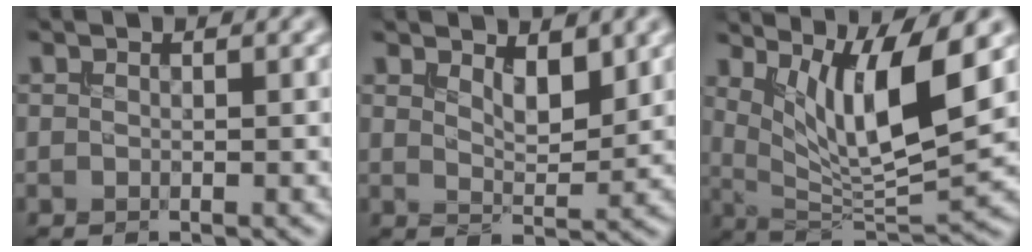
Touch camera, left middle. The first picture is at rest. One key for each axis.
{"total": 2.7, "fx": 1.6, "fy": 1.0, "fz": 2.0, "tx": -0.036, "ty": -0.009, "tz": 0.029}
{"total": 9.2, "fx": 3.7, "fy": 2.3, "fz": 8.1, "tx": -0.136, "ty": -0.015, "tz": 0.072}